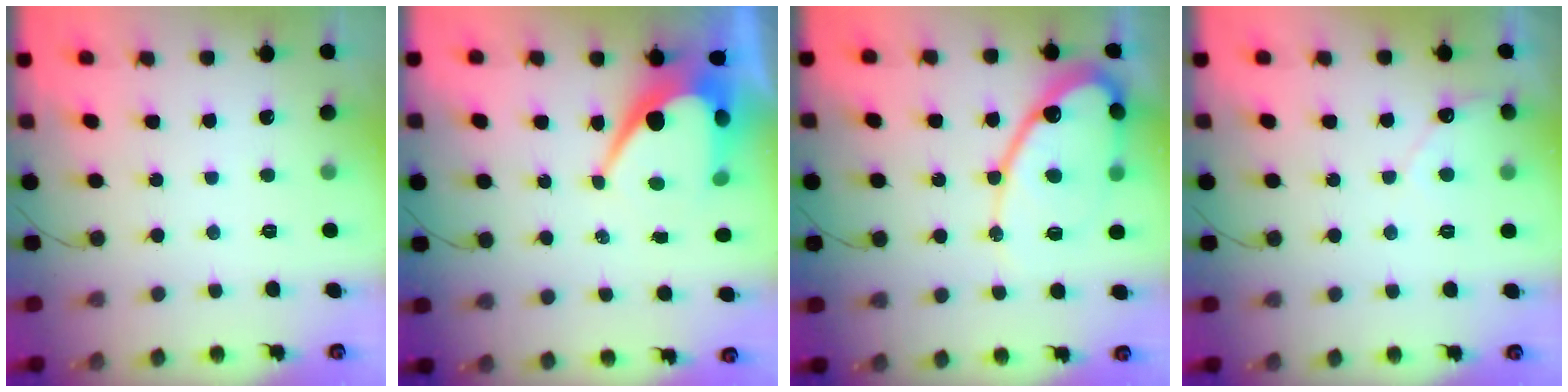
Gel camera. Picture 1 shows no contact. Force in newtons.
{"total": 10.3, "press": 10.3, "slide": 0.5}
{"total": 16.2, "press": 16.1, "slide": 1.6}
{"total": 5.3, "press": 5.3, "slide": 0.4}